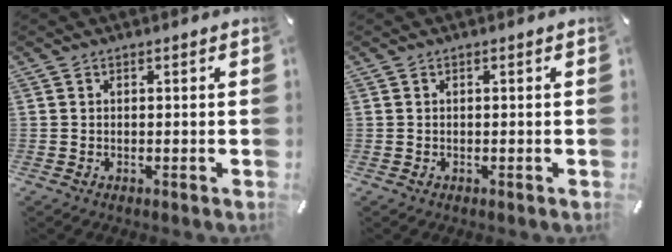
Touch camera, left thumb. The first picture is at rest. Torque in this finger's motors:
{"motor_torque": [-0.09, -0.04, -0.05, 0.21, 0.00]}